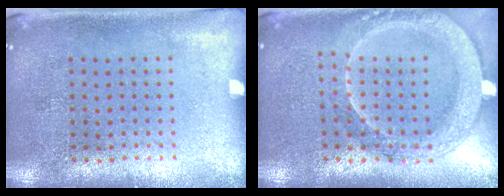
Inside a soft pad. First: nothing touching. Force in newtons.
{"total": 2.0, "press": 1.9, "slide": 0.8}